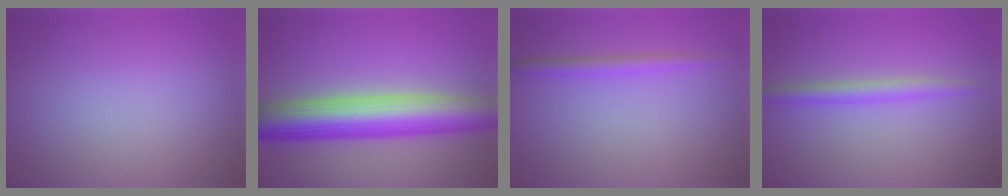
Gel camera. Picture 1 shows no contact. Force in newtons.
{"total": 9.4, "press": 9.3, "slide": 0.2}
{"total": 1.6, "press": 1.6, "slide": 0.1}
{"total": 2.2, "press": 2.2, "slide": 0.1}